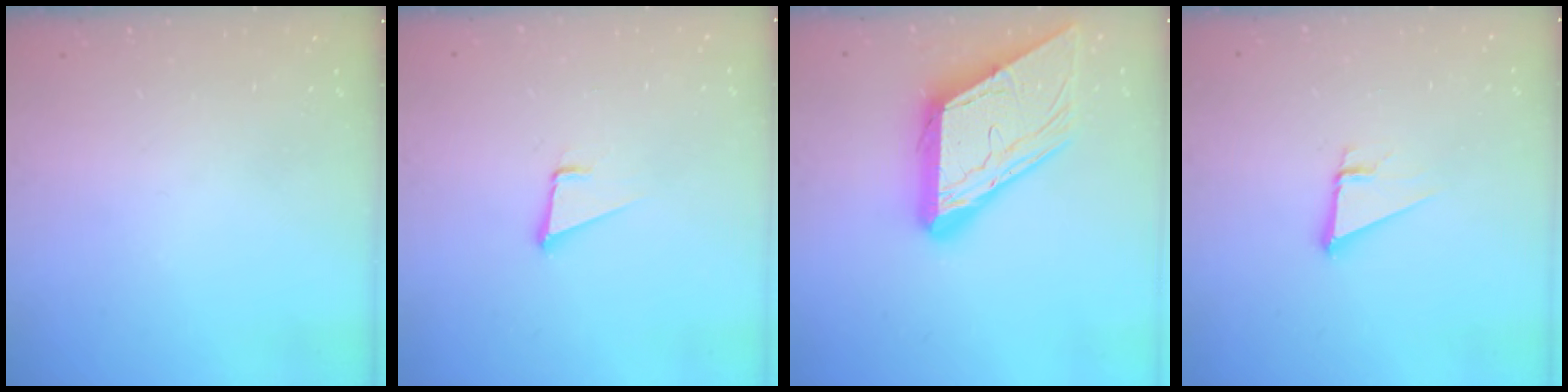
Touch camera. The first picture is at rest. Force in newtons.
{"total": 3.6, "press": 2.7, "slide": 2.4}
{"total": 16.3, "press": 16.2, "slide": 1.9}
{"total": 3.6, "press": 3.6, "slide": 0.3}